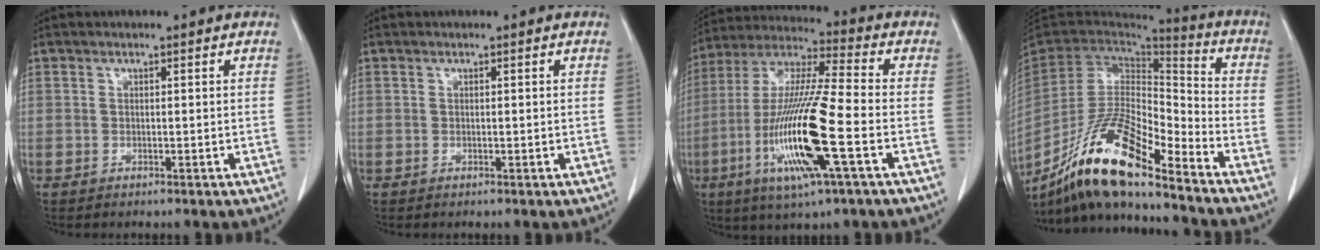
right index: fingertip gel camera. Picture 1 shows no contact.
{"total": 0.0}
{"total": 18.1, "force": [-5.4, 1.0, 17.2], "torque": [-0.355, -0.020, -0.103]}
{"total": 18.2, "force": [-13.5, 2.8, 11.9], "torque": [-0.235, -0.012, -0.249]}